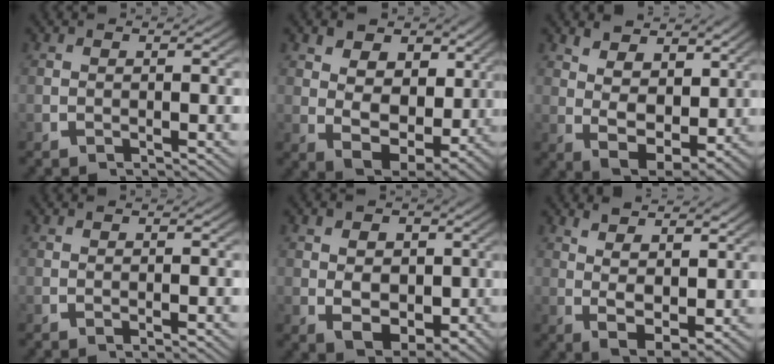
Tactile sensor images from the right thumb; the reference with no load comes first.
{"total": 10.0, "force": [1.2, 7.2, 6.9], "torque": [-0.143, -0.047, 0.033]}
{"total": 7.2, "force": [1.1, 5.1, 5.0], "torque": [-0.097, -0.035, 0.031]}
{"total": 0.6, "force": [0.1, -0.1, 0.5], "torque": [-0.010, 0.002, 0.003]}
{"total": 7.2, "force": [0.6, 5.4, 4.7], "torque": [-0.099, -0.043, 0.025]}
{"total": 5.1, "force": [1.1, 3.2, 3.8], "torque": [-0.074, -0.023, 0.034]}